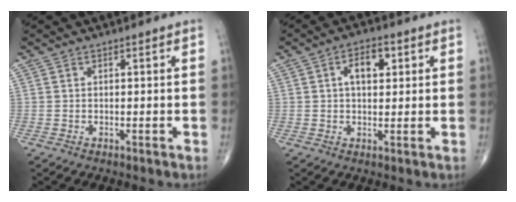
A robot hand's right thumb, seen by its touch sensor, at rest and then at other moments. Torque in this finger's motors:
{"motor_torque": [-0.01, 0.03, 0.23, -0.13, 0.03]}